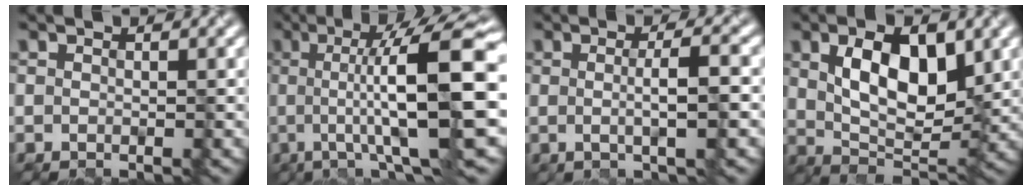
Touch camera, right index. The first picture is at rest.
{"total": 13.0, "force": [0.2, 2.7, 12.8], "torque": [-0.161, 0.016, -0.004]}
{"total": 3.5, "force": [0.2, 0.7, 3.5], "torque": [-0.049, 0.002, 0.002]}
{"total": 7.2, "force": [2.3, 3.5, 5.9], "torque": [-0.099, 0.000, 0.039]}